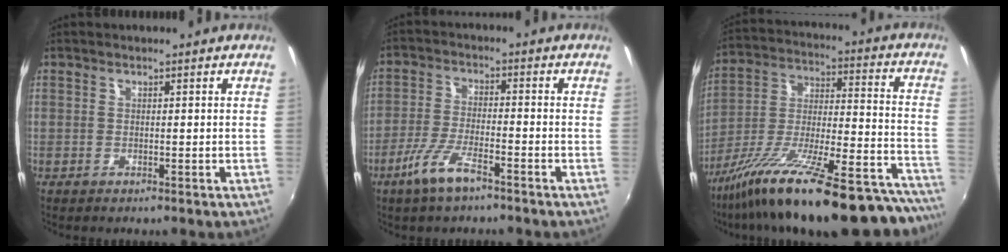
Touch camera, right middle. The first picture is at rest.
{"total": 6.5, "force": [-3.9, 1.4, 5.0], "torque": [-0.110, -0.006, -0.080]}
{"total": 31.7, "force": [-25.4, 6.4, 17.9], "torque": [-0.254, -0.032, -0.374]}